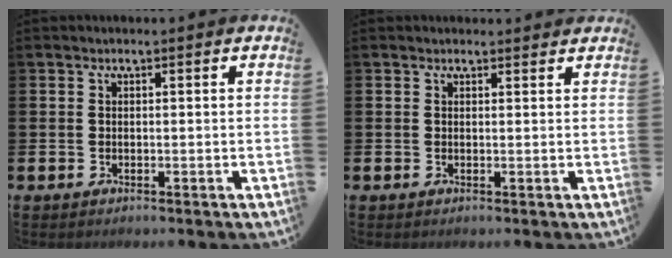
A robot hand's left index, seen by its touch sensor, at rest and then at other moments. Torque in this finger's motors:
{"motor_torque": [0.66, -1.47, 0.15, 0.08]}